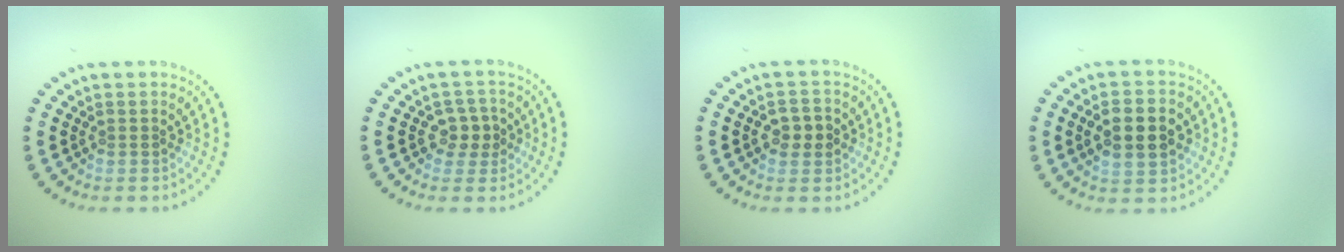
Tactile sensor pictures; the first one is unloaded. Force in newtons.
{"total": 2.3, "press": 2.2, "slide": 0.8}
{"total": 2.4, "press": 2.3, "slide": 0.3}
{"total": 4.6, "press": 4.6, "slide": 0.2}